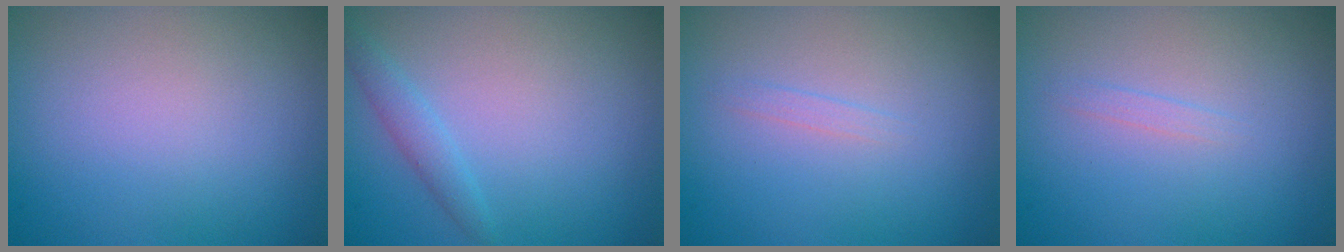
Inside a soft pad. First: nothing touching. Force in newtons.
{"total": 1.5, "press": 1.5, "slide": 0.1}
{"total": 0.6, "press": 0.6, "slide": 0.1}
{"total": 0.6, "press": 0.6, "slide": 0.1}